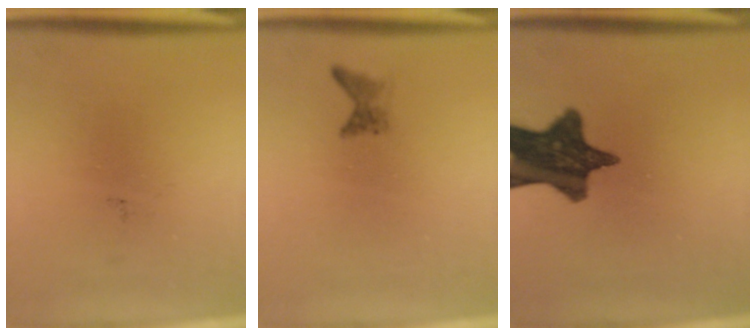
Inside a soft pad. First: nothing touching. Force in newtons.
{"total": 1.2}
{"total": 13.1}